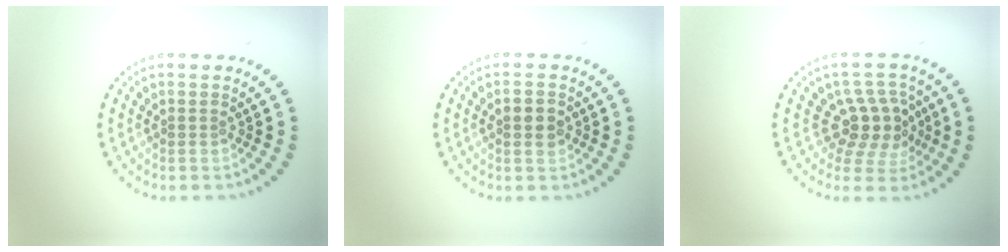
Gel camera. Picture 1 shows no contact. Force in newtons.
{"total": 2.4, "press": 2.3, "slide": 0.2}
{"total": 3.9, "press": 3.5, "slide": 1.9}